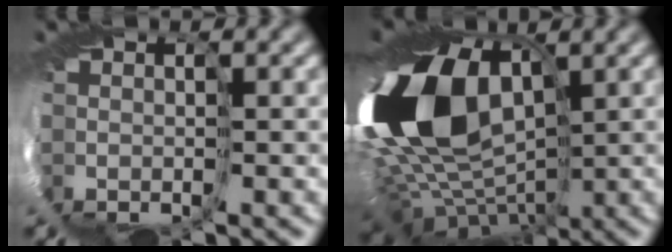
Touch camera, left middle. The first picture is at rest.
{"total": 15.7, "force": [1.9, 10.4, 11.5], "torque": [-0.251, -0.021, 0.040]}